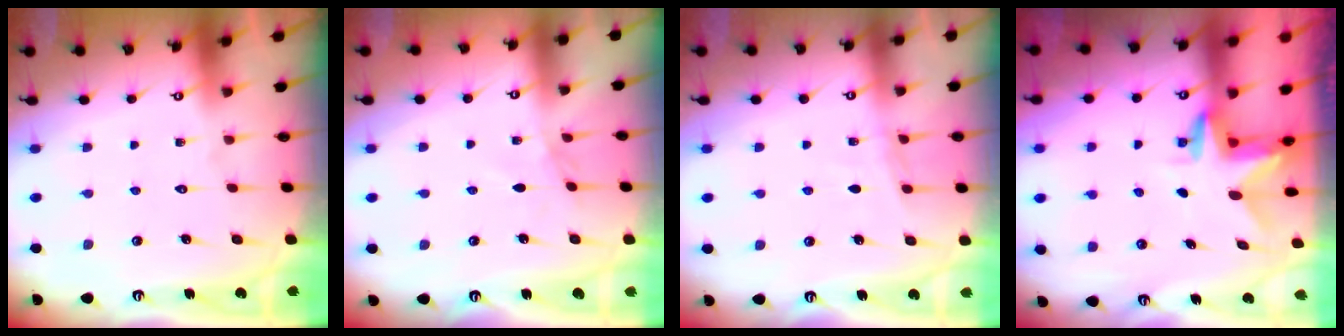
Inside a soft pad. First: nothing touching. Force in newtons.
{"total": 3.2, "press": 3.2, "slide": 0.5}
{"total": 5.3, "press": 5.3, "slide": 0.5}
{"total": 2.9, "press": 2.9, "slide": 0.2}